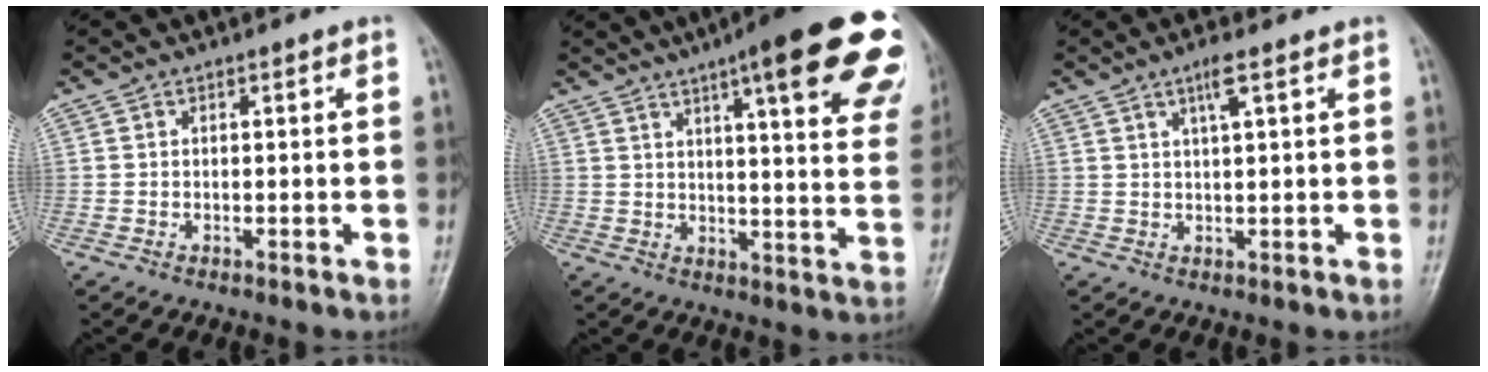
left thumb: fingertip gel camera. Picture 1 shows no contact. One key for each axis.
{"total": 24.9, "fx": 14.2, "fy": 5.1, "fz": 19.8, "tx": -0.214, "ty": -0.028, "tz": 0.172}
{"total": 3.3, "fx": 1.7, "fy": 0.4, "fz": 2.8, "tx": -0.057, "ty": -0.002, "tz": 0.035}